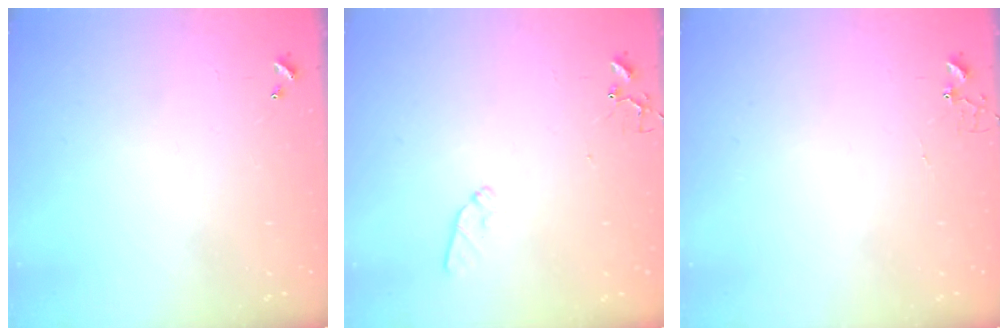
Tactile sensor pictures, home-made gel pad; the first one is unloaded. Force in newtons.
{"total": 7.6, "press": 7.6, "slide": 0.6}
{"total": 3.9, "press": 3.9, "slide": 0.3}